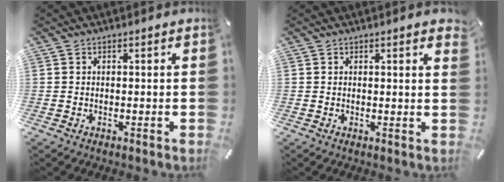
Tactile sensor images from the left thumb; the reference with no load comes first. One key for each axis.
{"total": 1.6, "fx": 1.0, "fy": 0.3, "fz": 1.3, "tx": -0.019, "ty": -0.001, "tz": 0.015}